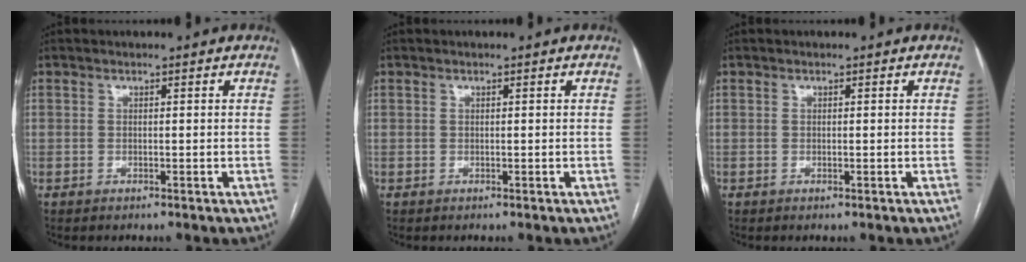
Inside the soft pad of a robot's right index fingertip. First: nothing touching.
{"total": 0.0}
{"total": 0.0}